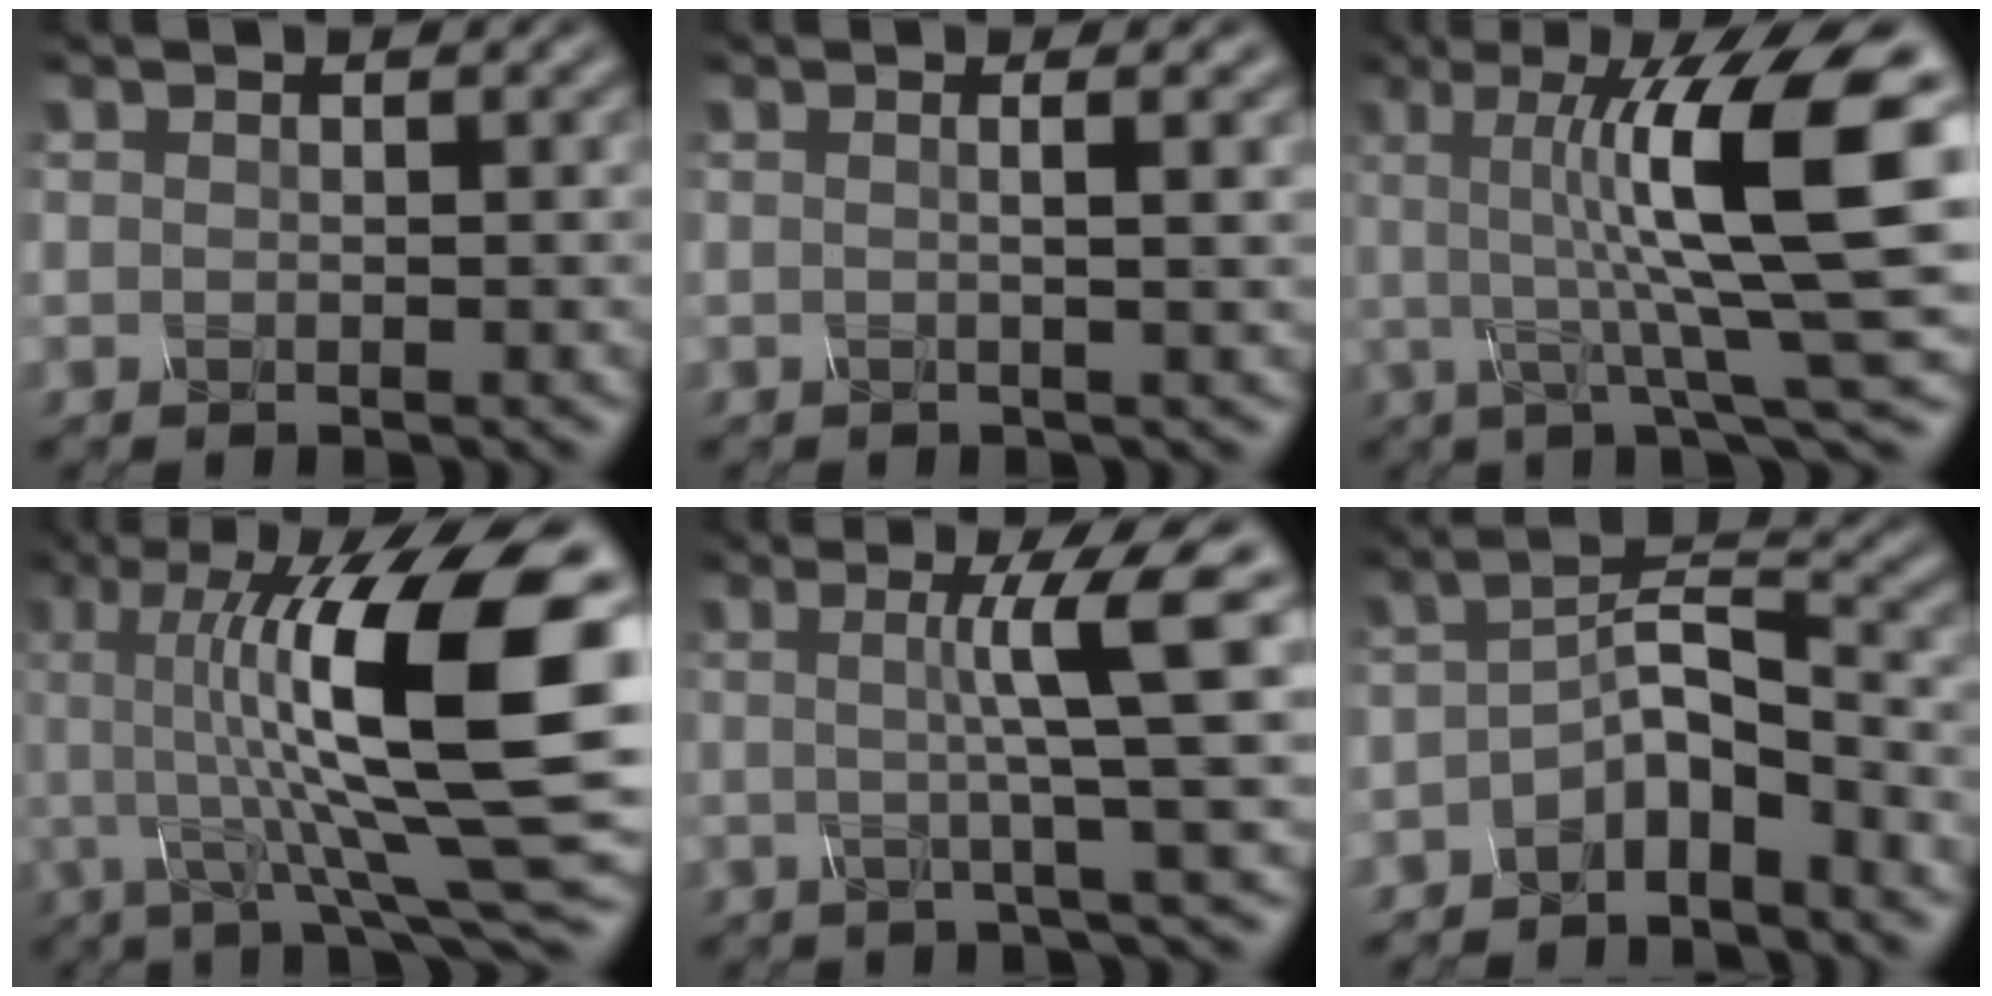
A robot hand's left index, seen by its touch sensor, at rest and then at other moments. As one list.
[{"total": 3.4, "force": [0.6, 1.4, 3.1], "torque": [-0.025, 0.013, -0.023]}, {"total": 11.6, "force": [1.6, 2.4, 11.3], "torque": [-0.166, 0.006, 0.027]}, {"total": 14.8, "force": [1.7, 3.4, 14.3], "torque": [-0.236, 0.007, 0.032]}, {"total": 6.7, "force": [0.9, 0.6, 6.6], "torque": [-0.100, 0.011, 0.015]}, {"total": 4.0, "force": [-2.5, 1.3, 2.8], "torque": [-0.053, 0.010, -0.050]}]